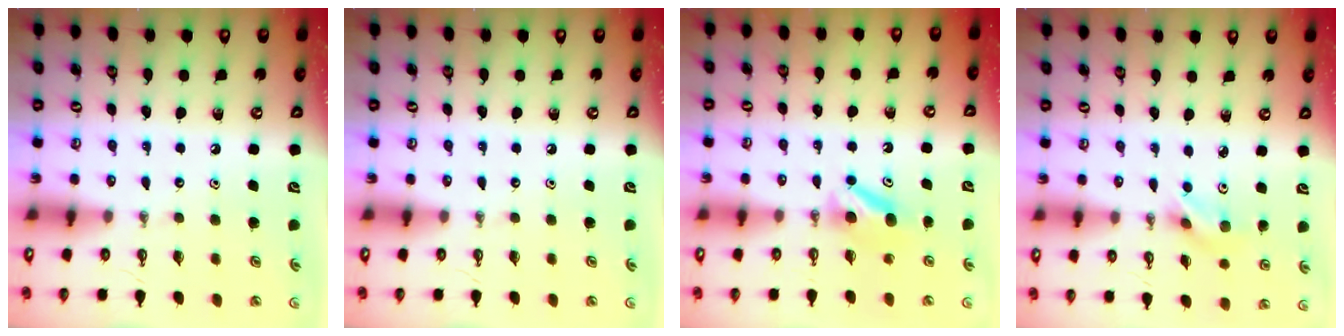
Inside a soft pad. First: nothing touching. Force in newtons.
{"total": 0.0}
{"total": 5.9, "press": 5.8, "slide": 1.1}
{"total": 3.8, "press": 2.8, "slide": 2.6}